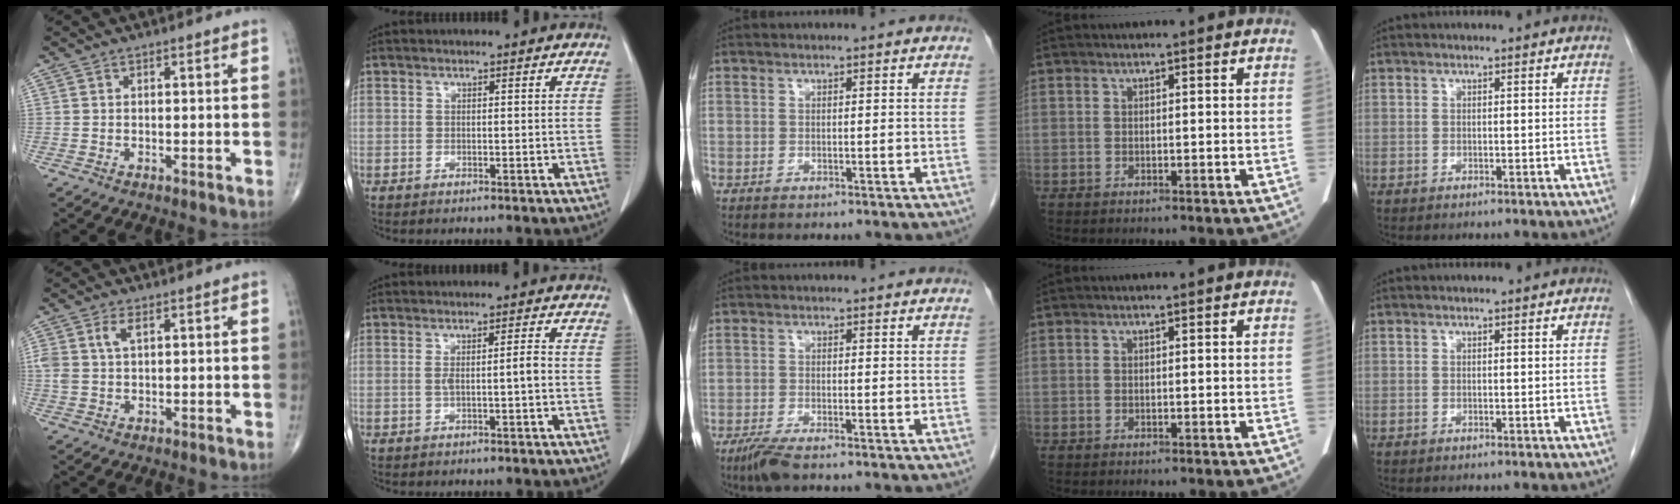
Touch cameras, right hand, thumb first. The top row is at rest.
{"thumb": {"total": 3.9, "force": [1.4, 2.0, 3.0], "torque": [-0.073, 0.007, 0.029]}, "index": {"total": 2.7, "force": [-0.4, 0.0, 2.6], "torque": [-0.048, 0.006, -0.004]}, "middle": {"total": 3.3, "force": [-2.4, 0.4, 2.2], "torque": [-0.048, -0.009, -0.048]}}